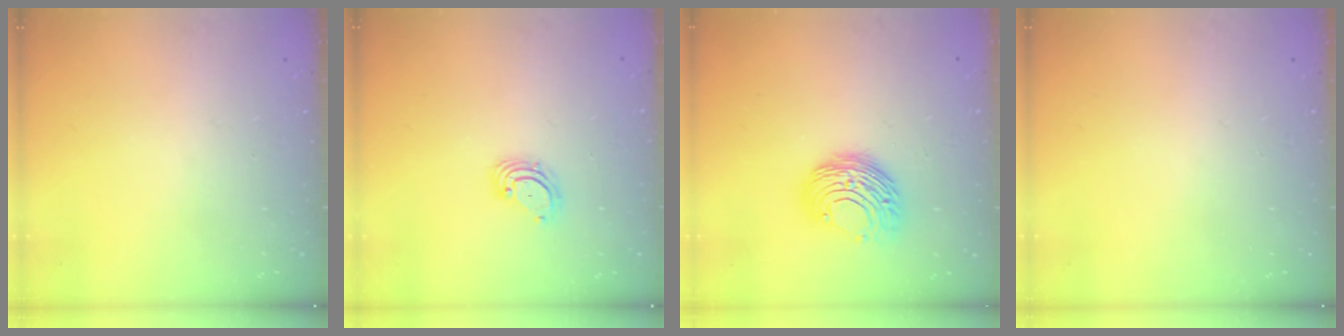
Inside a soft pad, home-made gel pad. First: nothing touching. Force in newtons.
{"total": 3.4, "press": 3.4, "slide": 0.1}
{"total": 11.0, "press": 11.0, "slide": 0.4}
{"total": 0.0}